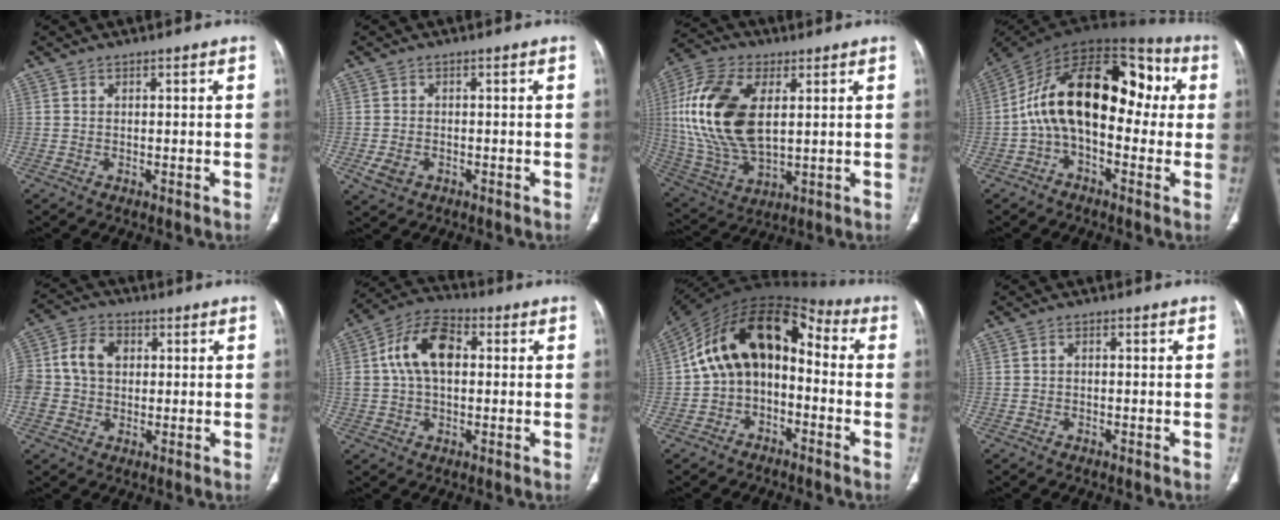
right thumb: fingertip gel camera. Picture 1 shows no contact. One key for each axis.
{"total": 3.3, "fx": -1.2, "fy": 2.5, "fz": 1.9, "tx": -0.036, "ty": 0.001, "tz": -0.015}
{"total": 20.8, "fx": 3.6, "fy": 11.4, "fz": 17.1, "tx": -0.362, "ty": -0.009, "tz": 0.071}
{"total": 21.4, "fx": 1.0, "fy": 12.1, "fz": 17.7, "tx": -0.254, "ty": 0.062, "tz": -0.001}
{"total": 12.6, "fx": 1.3, "fy": 9.9, "fz": 7.7, "tx": -0.156, "ty": 0.027, "tz": 0.023}
{"total": 12.4, "fx": 1.9, "fy": 7.7, "fz": 9.5, "tx": -0.172, "ty": 0.028, "tz": 0.027}
{"total": 16.7, "fx": -0.7, "fy": 11.2, "fz": 12.3, "tx": -0.183, "ty": 0.073, "tz": -0.024}
{"total": 0.8, "fx": -0.2, "fy": 0.6, "fz": 0.5, "tx": -0.006, "ty": 0.003, "tz": -0.008}